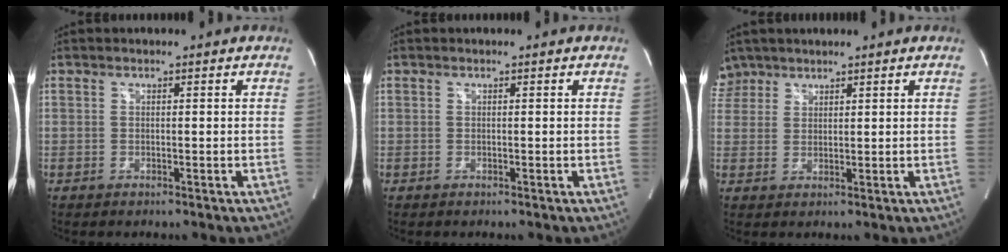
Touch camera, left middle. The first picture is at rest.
{"total": 0.0}
{"total": 4.1, "force": [3.3, 2.3, -0.4], "torque": [0.011, 0.012, 0.068]}